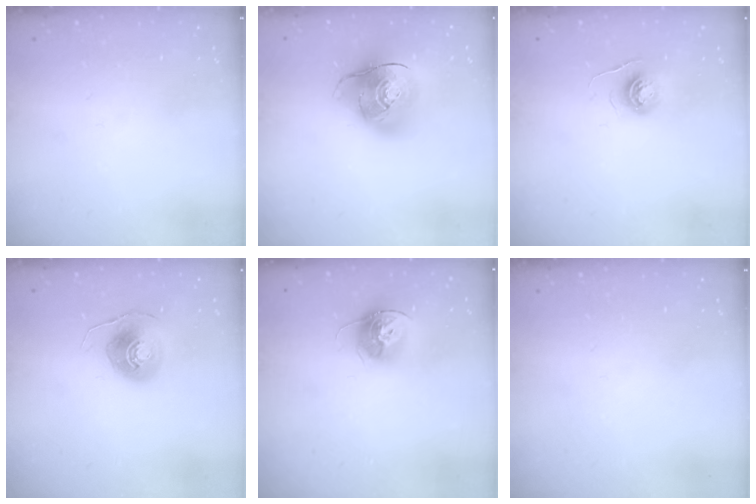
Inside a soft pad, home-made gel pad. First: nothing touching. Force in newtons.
{"total": 14.8, "press": 14.7, "slide": 2.1}
{"total": 4.3, "press": 4.3, "slide": 0.5}
{"total": 8.5, "press": 8.4, "slide": 0.3}
{"total": 12.1, "press": 12.1, "slide": 0.5}
{"total": 0.0}